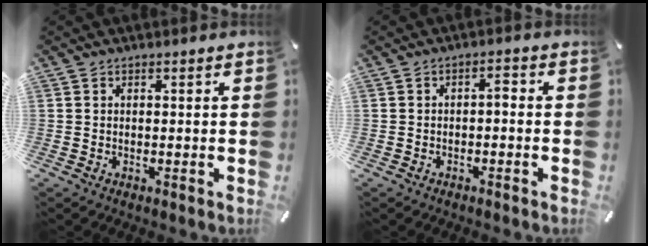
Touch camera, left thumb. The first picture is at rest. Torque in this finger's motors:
{"motor_torque": [-0.32, 0.29, 0.16, 0.20, 0.07]}